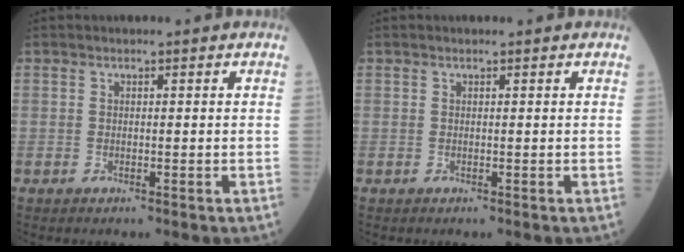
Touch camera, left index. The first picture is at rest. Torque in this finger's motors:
{"motor_torque": [0.31, -0.01, 0.04, 0.01]}